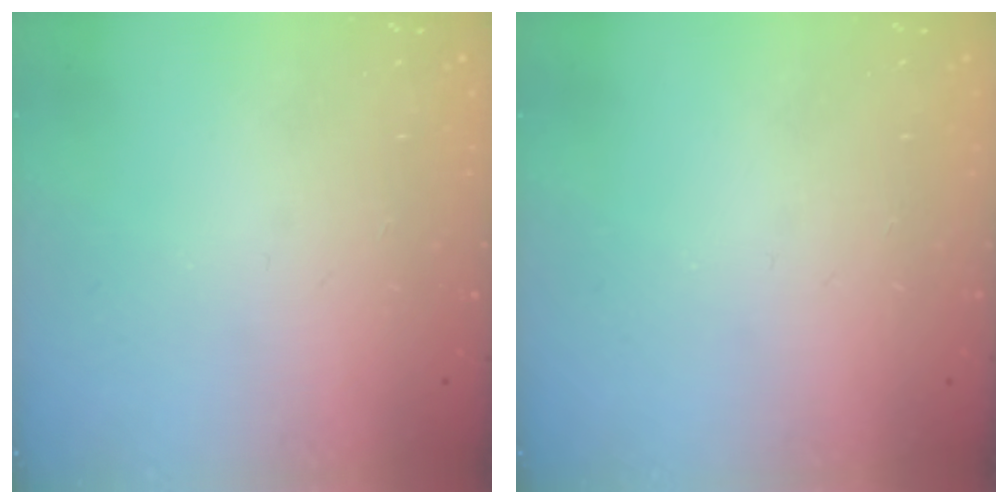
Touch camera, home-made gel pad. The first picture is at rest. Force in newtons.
{"total": 0.0}